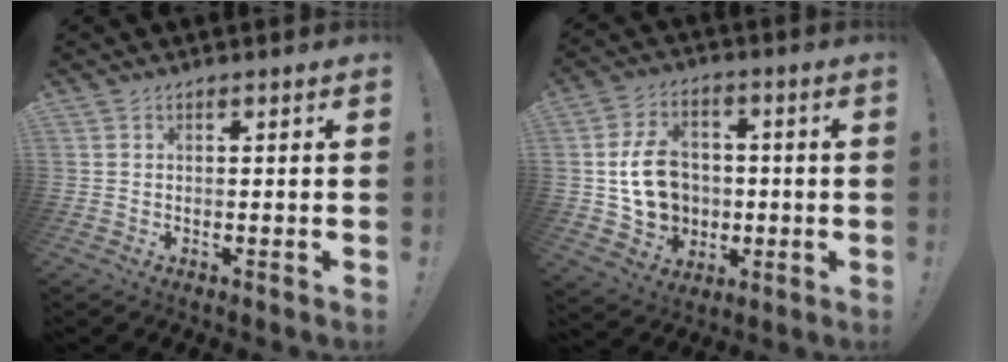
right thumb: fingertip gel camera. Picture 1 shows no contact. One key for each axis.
{"total": 14.3, "fx": -0.4, "fy": 12.0, "fz": 7.9, "tx": -0.119, "ty": 0.009, "tz": 0.004}